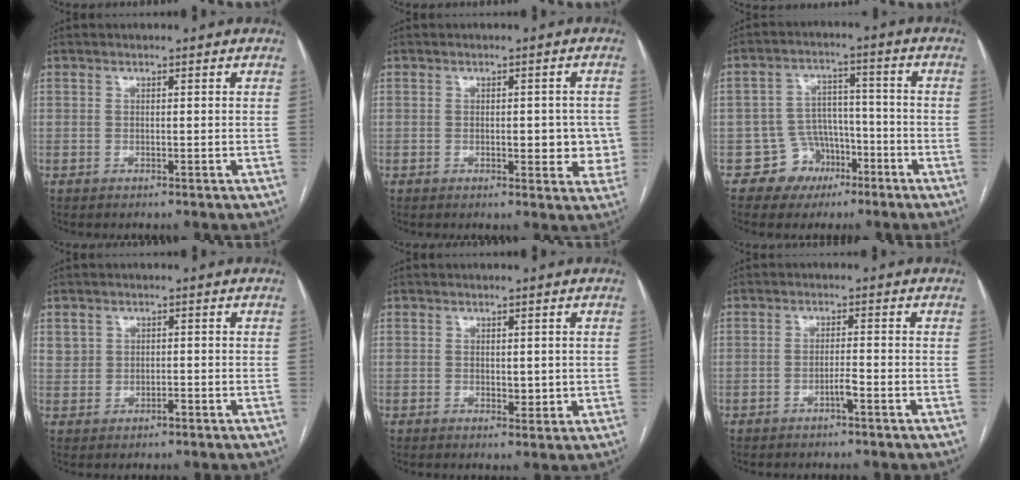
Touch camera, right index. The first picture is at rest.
{"total": 6.0, "force": [-0.6, 3.0, 5.2], "torque": [-0.044, 0.006, -0.005]}
{"total": 6.7, "force": [-3.6, 5.7, 0.2], "torque": [0.014, 0.020, -0.049]}
{"total": 2.1, "force": [0.2, 1.9, 0.9], "torque": [-0.018, 0.007, 0.009]}
{"total": 2.3, "force": [0.3, 1.5, 1.8], "torque": [-0.021, -0.007, 0.008]}
{"total": 1.8, "force": [-1.1, 0.0, 1.5], "torque": [-0.026, 0.000, -0.020]}